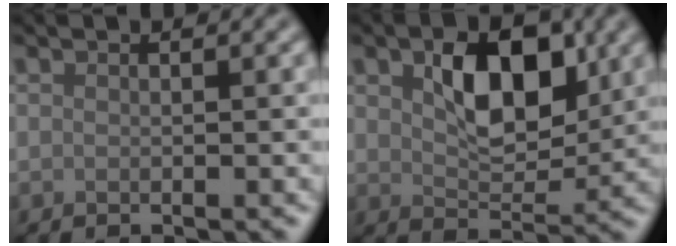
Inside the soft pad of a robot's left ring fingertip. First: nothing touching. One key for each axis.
{"total": 6.5, "fx": 2.0, "fy": 3.7, "fz": 5.0, "tx": -0.078, "ty": 0.000, "tz": 0.032}